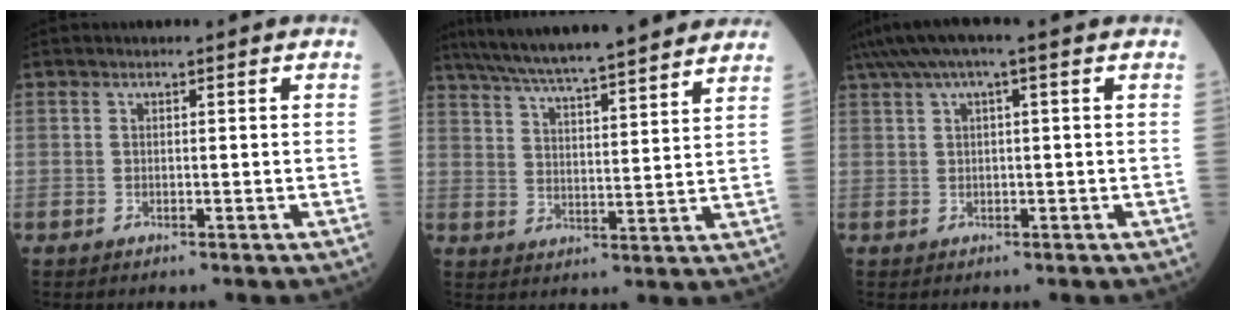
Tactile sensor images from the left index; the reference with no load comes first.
{"total": 21.6, "force": [18.7, 1.6, 10.6], "torque": [-0.177, 0.023, 0.268]}
{"total": 5.4, "force": [3.1, 0.2, 4.4], "torque": [-0.086, 0.036, 0.055]}